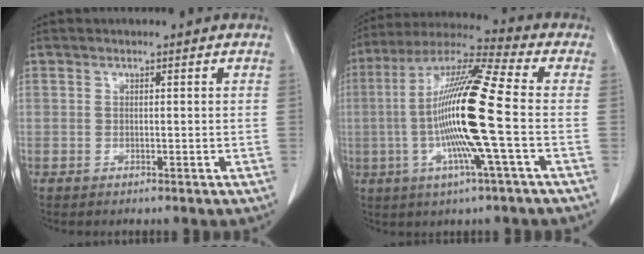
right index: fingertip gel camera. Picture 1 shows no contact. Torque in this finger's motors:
{"motor_torque": [2.14, 0.00, 1.05, 0.21]}